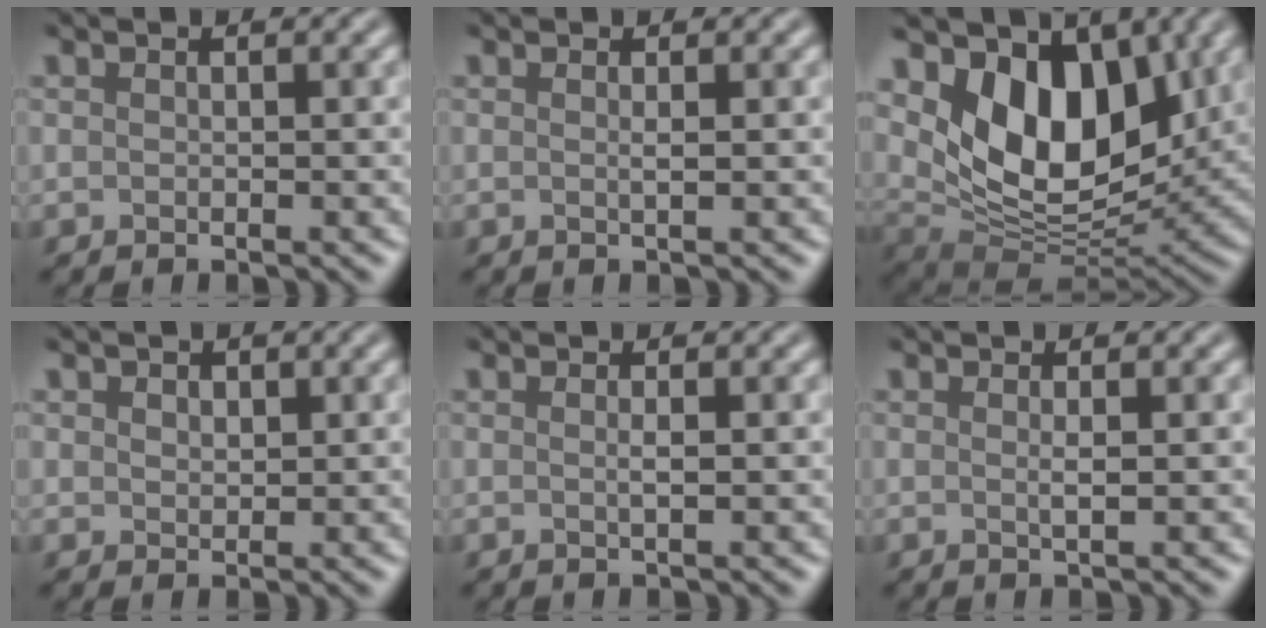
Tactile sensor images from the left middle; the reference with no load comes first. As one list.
[{"total": 0.5, "force": [-0.1, 0.0, 0.5], "torque": [-0.009, 0.002, -0.002]}, {"total": 8.7, "force": [2.7, 5.3, 6.3], "torque": [-0.115, -0.014, 0.060]}, {"total": 0.6, "force": [0.1, -0.1, -0.6], "torque": [-0.003, 0.003, 0.024]}, {"total": 0.6, "force": [-0.2, 0.0, 0.6], "torque": [-0.012, 0.003, -0.002]}, {"total": 0.6, "force": [-0.2, -0.2, 0.5], "torque": [-0.016, 0.003, 0.004]}]